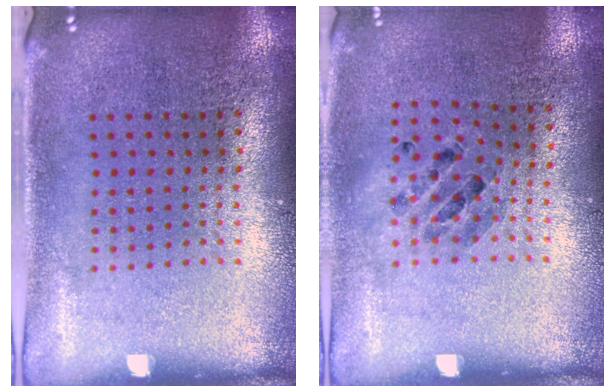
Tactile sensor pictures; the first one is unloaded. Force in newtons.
{"total": 0.8, "press": 0.8, "slide": 0.1}